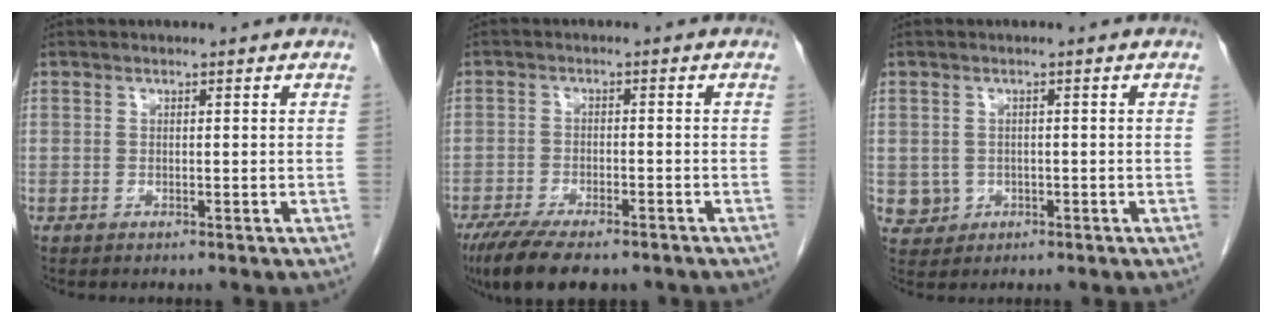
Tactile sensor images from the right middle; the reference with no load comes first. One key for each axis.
{"total": 11.8, "fx": -8.9, "fy": 3.9, "fz": 6.8, "tx": -0.112, "ty": -0.014, "tz": -0.135}
{"total": 2.8, "fx": -0.4, "fy": 2.7, "fz": 0.5, "tx": -0.004, "ty": 0.005, "tz": 0.002}